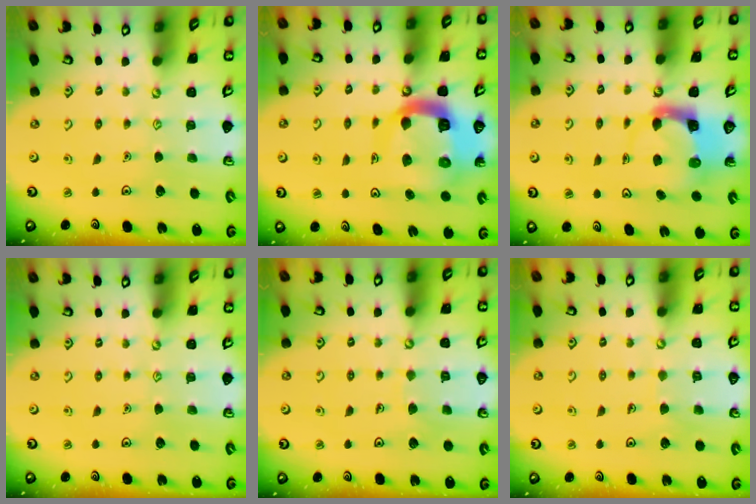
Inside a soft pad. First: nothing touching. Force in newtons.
{"total": 12.9, "press": 12.8, "slide": 1.6}
{"total": 3.7, "press": 3.7, "slide": 0.5}
{"total": 0.0}
{"total": 4.7, "press": 4.7, "slide": 0.3}
{"total": 4.6, "press": 4.6, "slide": 0.3}